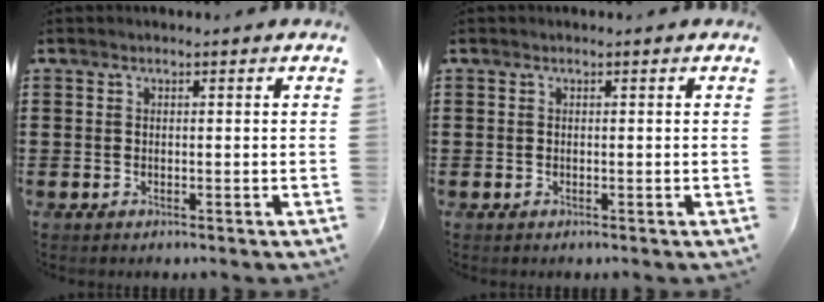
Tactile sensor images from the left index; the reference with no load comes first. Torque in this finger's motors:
{"motor_torque": [0.00, 0.00, 0.00, 0.00]}